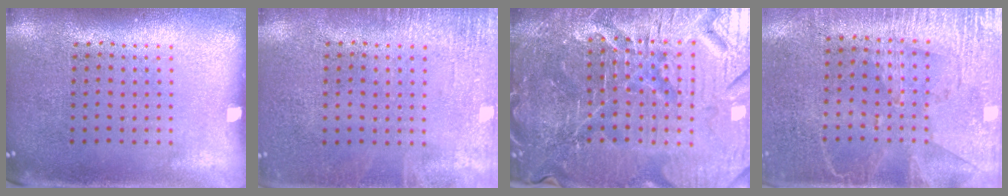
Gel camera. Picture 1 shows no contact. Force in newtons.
{"total": 1.7, "press": 1.7, "slide": 0.3}
{"total": 7.1, "press": 6.3, "slide": 3.2}
{"total": 2.9, "press": 2.6, "slide": 1.4}